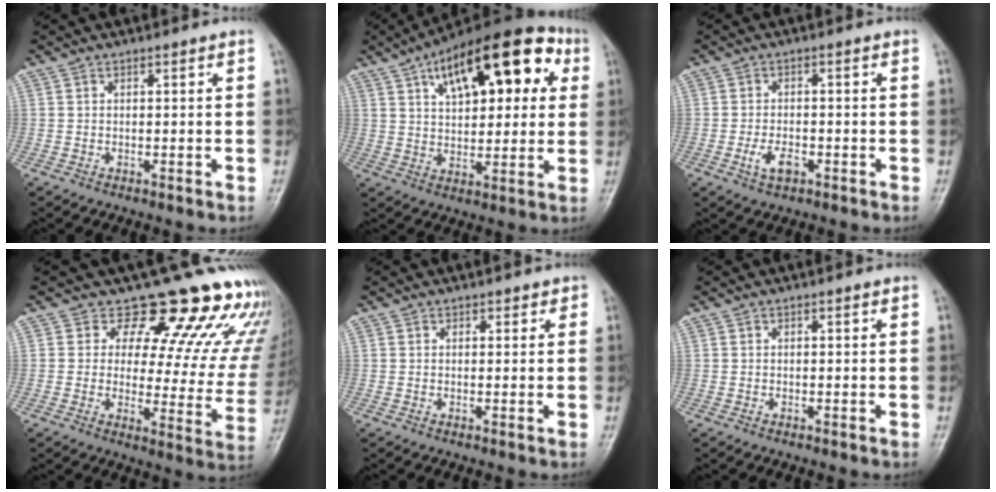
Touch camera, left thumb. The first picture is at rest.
{"total": 22.6, "force": [8.8, 10.8, 17.8], "torque": [-0.236, 0.015, 0.131]}
{"total": 4.0, "force": [-1.7, 2.1, 2.9], "torque": [-0.055, 0.009, -0.029]}
{"total": 18.4, "force": [15.8, 6.6, 6.7], "torque": [-0.023, -0.117, 0.172]}
{"total": 1.1, "force": [0.7, 0.8, 0.4], "torque": [0.008, -0.002, 0.004]}
{"total": 0.0}